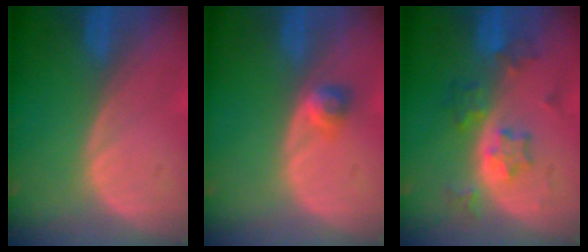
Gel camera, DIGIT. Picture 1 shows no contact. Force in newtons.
{"total": 2.6, "press": 2.2, "slide": 1.4}
{"total": 5.8, "press": 5.7, "slide": 1.4}